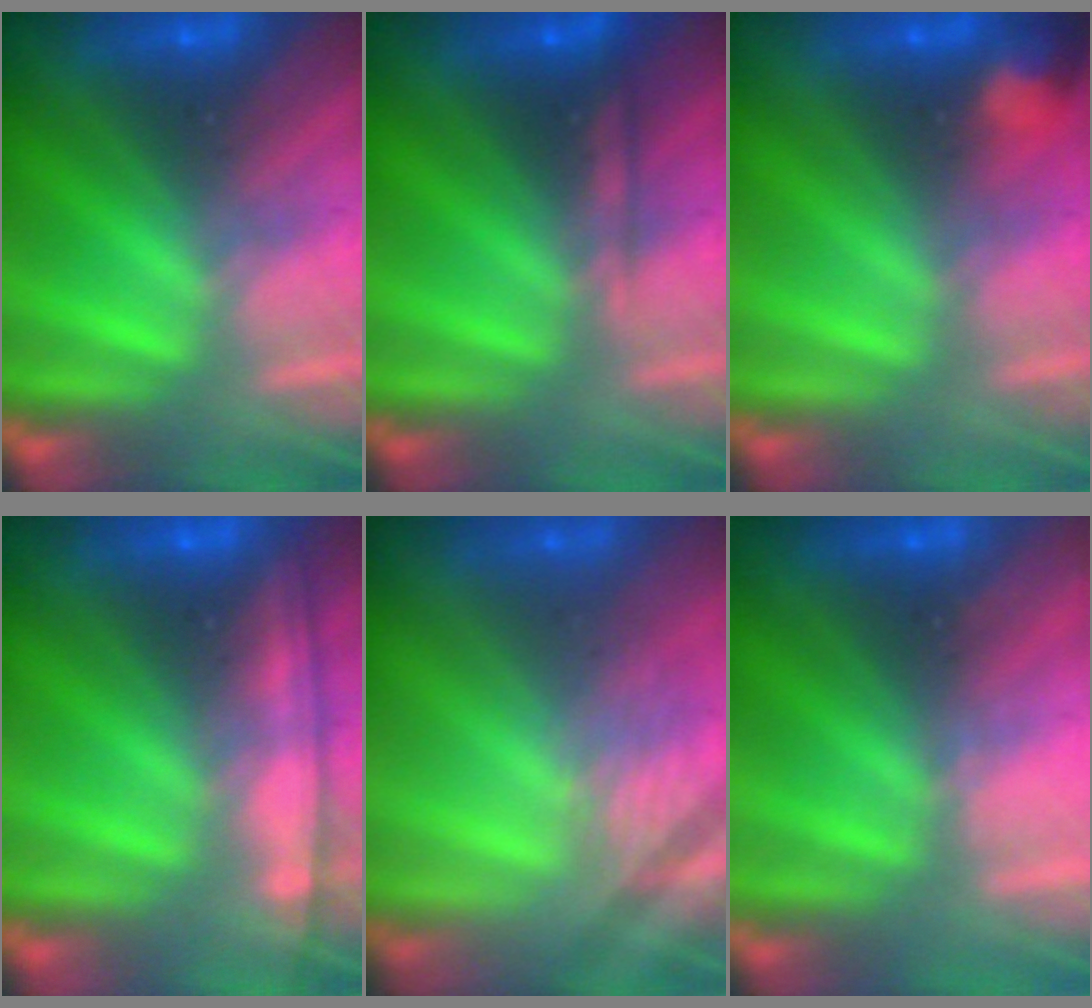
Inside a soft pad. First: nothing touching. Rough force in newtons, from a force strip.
{"total": 2.2}
{"total": 2.8}
{"total": 1.0}
{"total": 2.3}
{"total": 2.3}